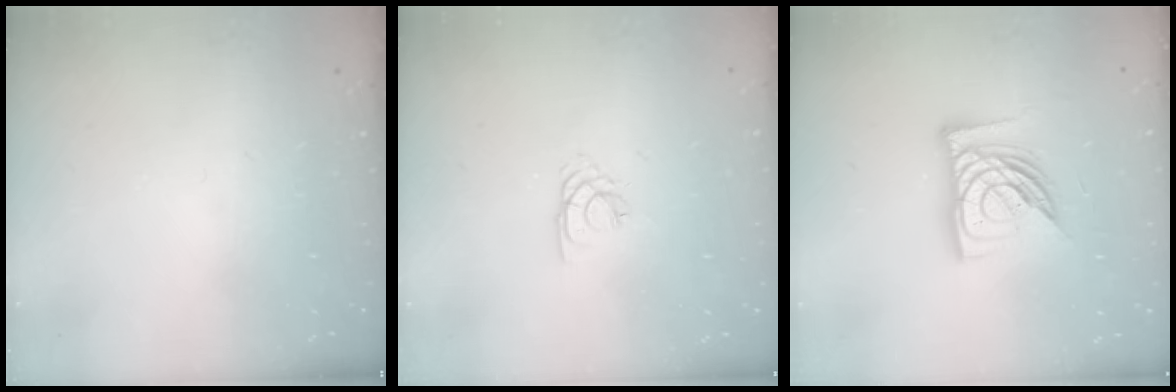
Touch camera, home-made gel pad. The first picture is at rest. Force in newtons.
{"total": 1.4, "press": 1.3, "slide": 0.3}
{"total": 14.8, "press": 14.6, "slide": 1.9}